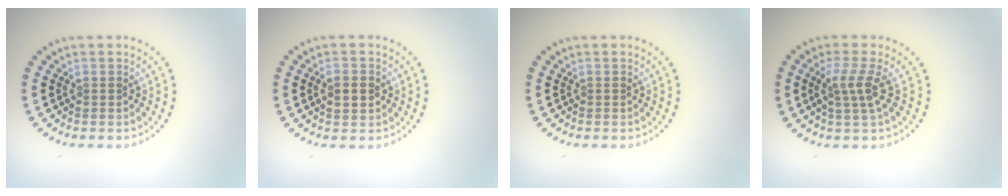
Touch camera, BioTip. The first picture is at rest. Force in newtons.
{"total": 2.2, "press": 2.2, "slide": 0.2}
{"total": 0.0}
{"total": 2.6, "press": 2.0, "slide": 1.7}